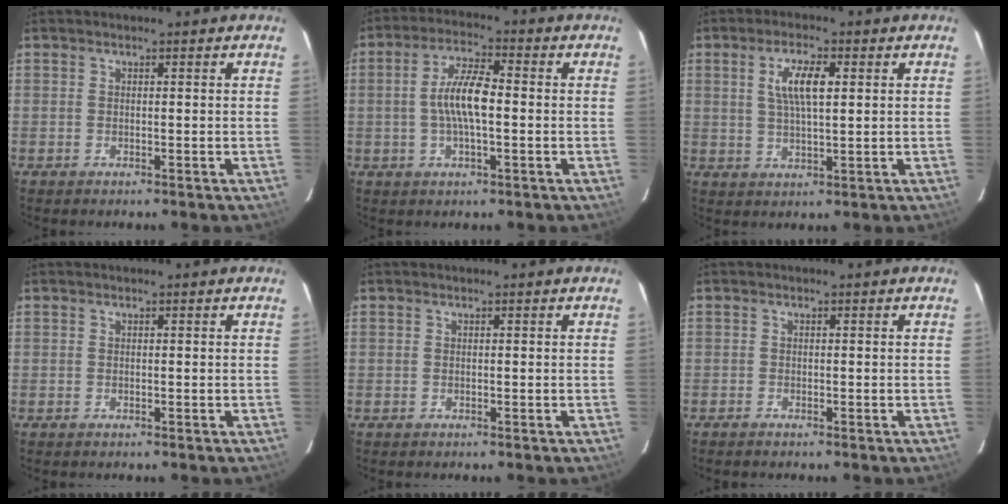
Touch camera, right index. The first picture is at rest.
{"total": 7.9, "force": [-0.5, 2.3, 7.6], "torque": [-0.146, 0.009, -0.010]}
{"total": 6.4, "force": [1.8, 1.9, 5.9], "torque": [-0.109, 0.005, 0.035]}
{"total": 0.0}
{"total": 0.0}
{"total": 0.7, "force": [-0.6, 0.2, 0.1], "torque": [-0.004, 0.000, -0.014]}